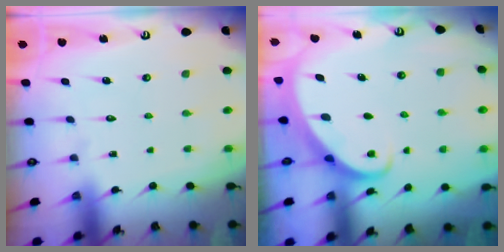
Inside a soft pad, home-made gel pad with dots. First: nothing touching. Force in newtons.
{"total": 2.4, "press": 2.4, "slide": 0.3}